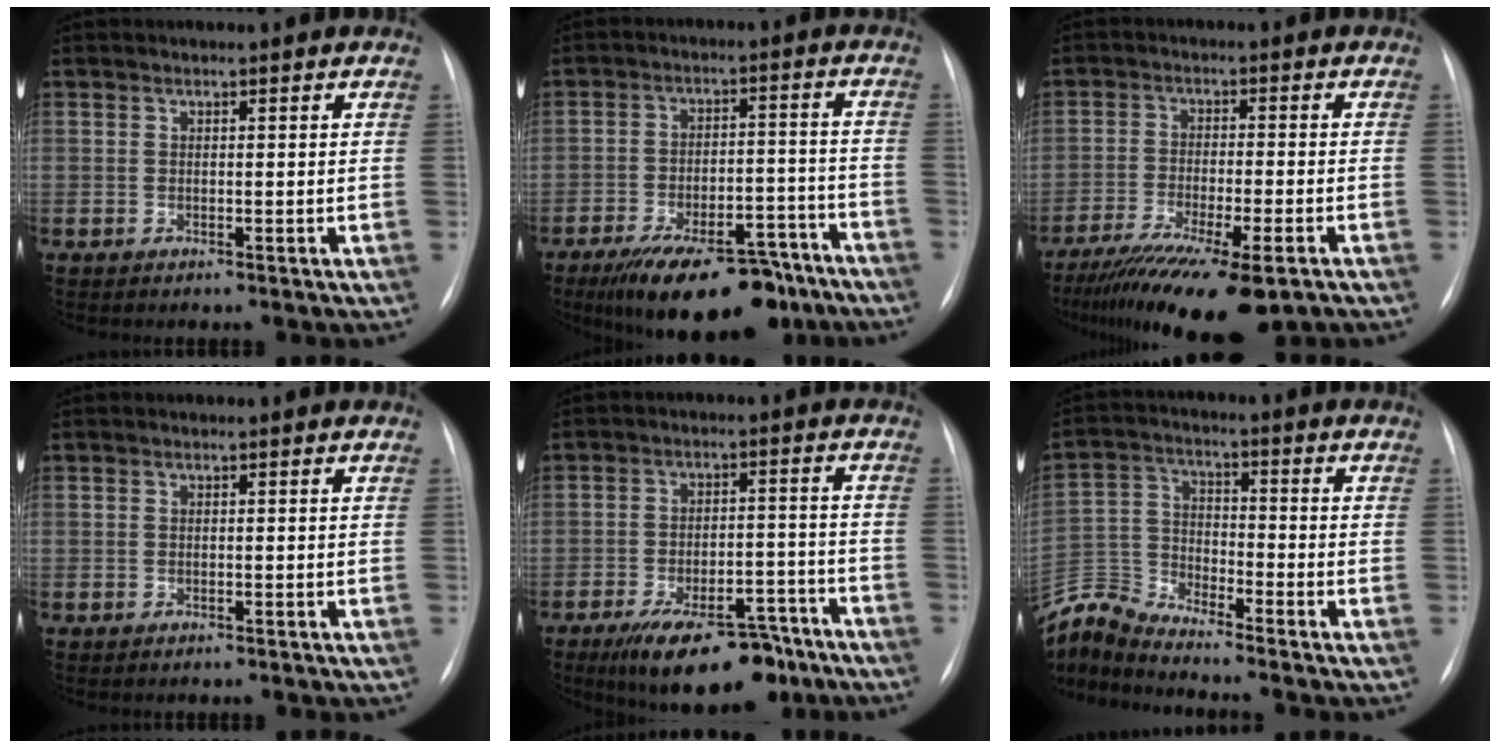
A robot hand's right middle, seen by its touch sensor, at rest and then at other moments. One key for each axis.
{"total": 17.5, "fx": -13.3, "fy": 6.3, "fz": 9.5, "tx": -0.121, "ty": 0.020, "tz": -0.200}
{"total": 16.5, "fx": -11.8, "fy": 2.8, "fz": 11.2, "tx": -0.179, "ty": -0.037, "tz": -0.189}
{"total": 0.0}
{"total": 14.8, "fx": -10.8, "fy": 5.7, "fz": 8.4, "tx": -0.107, "ty": 0.017, "tz": -0.163}
{"total": 8.7, "fx": -8.7, "fy": -0.8, "fz": 0.1, "tx": -0.014, "ty": 0.016, "tz": -0.176}